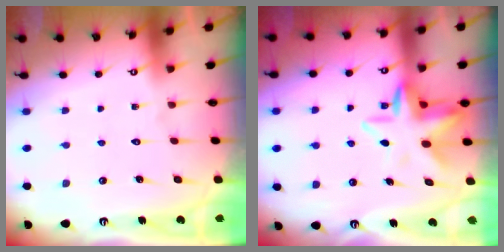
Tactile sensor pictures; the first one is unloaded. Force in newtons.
{"total": 8.8, "press": 8.4, "slide": 2.5}